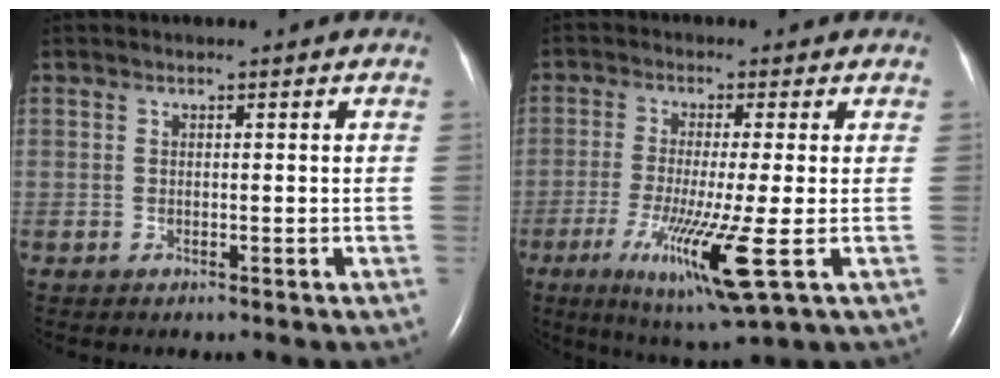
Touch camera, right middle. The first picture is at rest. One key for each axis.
{"total": 10.9, "fx": -3.6, "fy": -0.3, "fz": 10.3, "tx": -0.203, "ty": -0.042, "tz": -0.061}